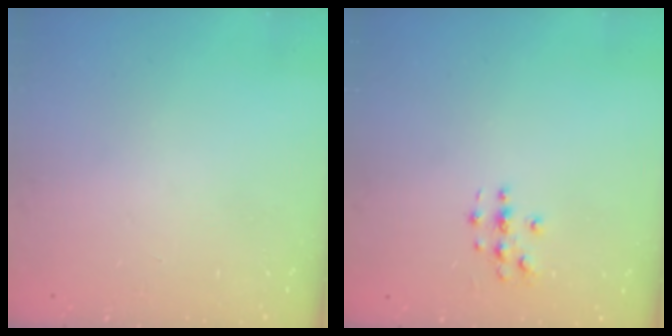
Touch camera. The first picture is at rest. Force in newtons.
{"total": 2.8, "press": 2.8, "slide": 0.3}